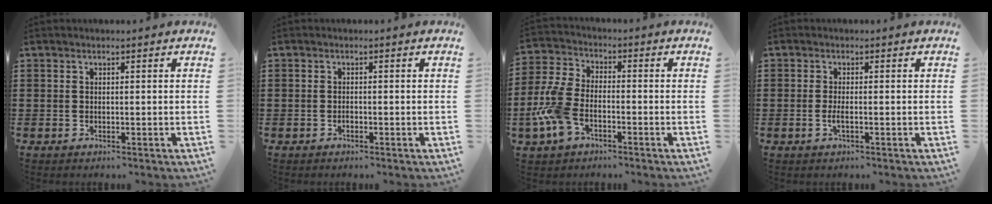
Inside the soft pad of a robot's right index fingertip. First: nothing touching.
{"total": 0.6, "force": [-0.4, 0.2, 0.4], "torque": [-0.009, -0.003, -0.007]}
{"total": 7.7, "force": [-3.1, 4.3, 5.6], "torque": [-0.153, -0.001, -0.065]}
{"total": 1.8, "force": [-0.5, 0.3, 1.7], "torque": [-0.037, -0.004, -0.011]}